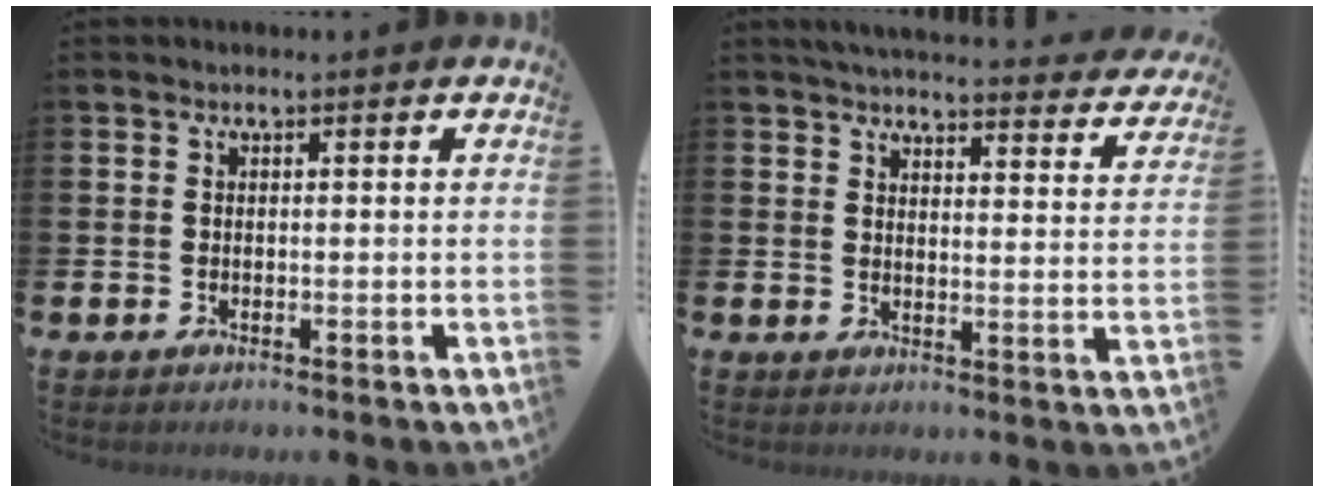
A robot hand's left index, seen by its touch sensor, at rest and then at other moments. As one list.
[{"total": 4.6, "force": [4.5, 0.5, 0.9], "torque": [-0.027, -0.036, 0.075]}]